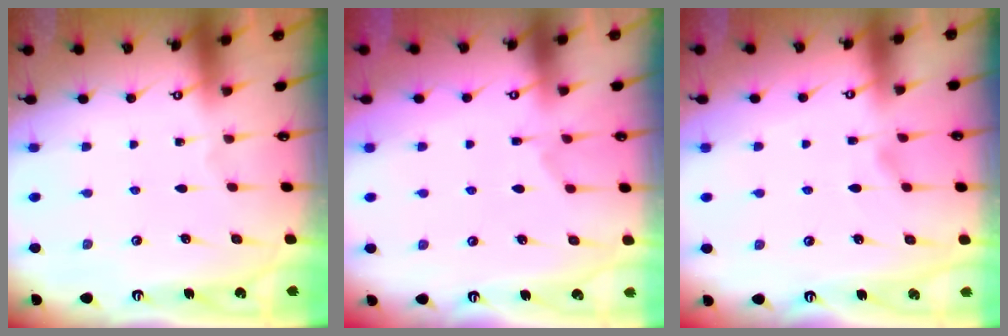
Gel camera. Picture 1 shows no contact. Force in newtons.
{"total": 2.4, "press": 2.1, "slide": 1.1}
{"total": 1.1, "press": 0.6, "slide": 0.9}